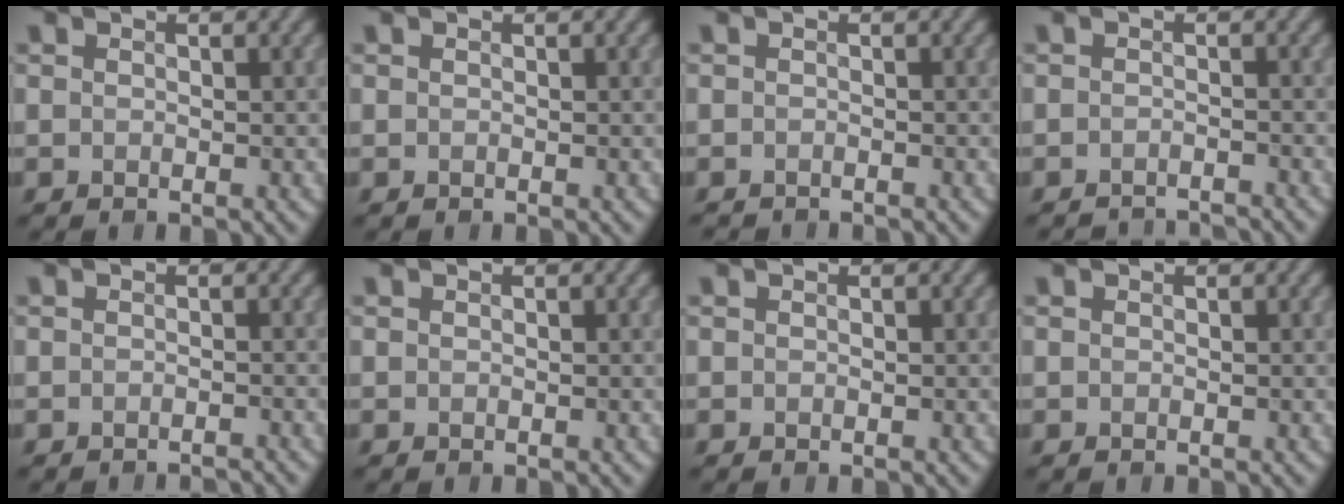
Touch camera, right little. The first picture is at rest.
{"total": 0.0}
{"total": 1.3, "force": [-1.3, 0.0, 0.0], "torque": [0.001, -0.006, -0.022]}
{"total": 3.3, "force": [-3.3, 0.2, 0.4], "torque": [-0.006, -0.006, -0.050]}
{"total": 1.6, "force": [-1.6, 0.0, 0.2], "torque": [0.002, 0.000, -0.022]}
{"total": 0.0}
{"total": 0.0}
{"total": 0.0}